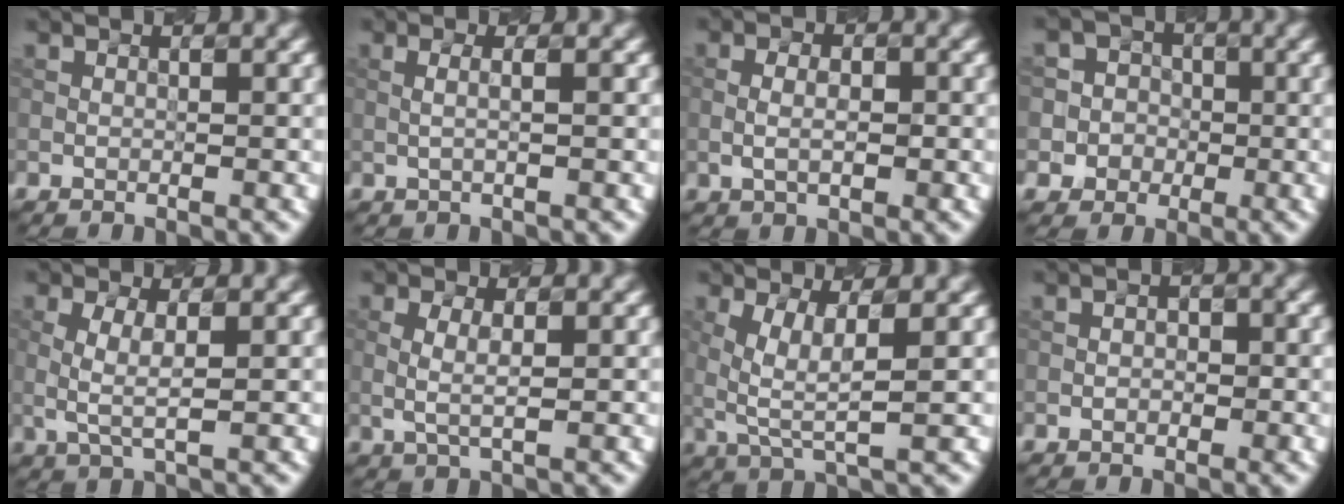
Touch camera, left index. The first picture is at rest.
{"total": 1.2, "force": [0.2, 0.3, 1.1], "torque": [-0.016, 0.000, 0.001]}
{"total": 2.0, "force": [-0.1, 1.0, 1.7], "torque": [-0.032, -0.004, 0.002]}
{"total": 3.9, "force": [-0.6, 3.8, -0.3], "torque": [0.022, 0.028, -0.027]}
{"total": 2.1, "force": [0.1, 0.6, 2.0], "torque": [-0.059, 0.004, 0.008]}
{"total": 1.4, "force": [0.1, 0.4, 1.3], "torque": [-0.042, 0.004, 0.009]}
{"total": 4.0, "force": [0.6, 1.1, 3.8], "torque": [-0.092, 0.001, 0.020]}
{"total": 1.3, "force": [-0.5, 0.7, 0.9], "torque": [-0.004, 0.007, -0.005]}